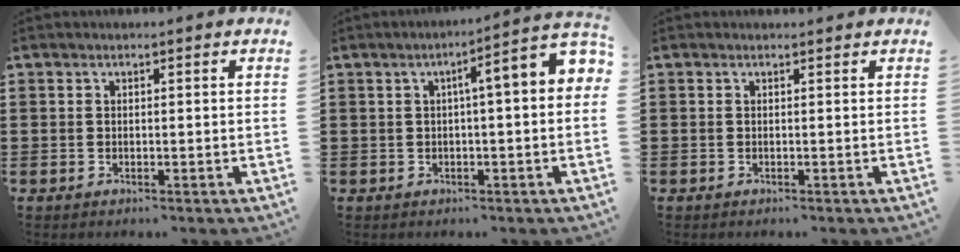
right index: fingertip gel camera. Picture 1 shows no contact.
{"total": 4.8, "force": [0.2, 0.2, 4.8], "torque": [-0.083, -0.005, -0.003]}
{"total": 0.0}